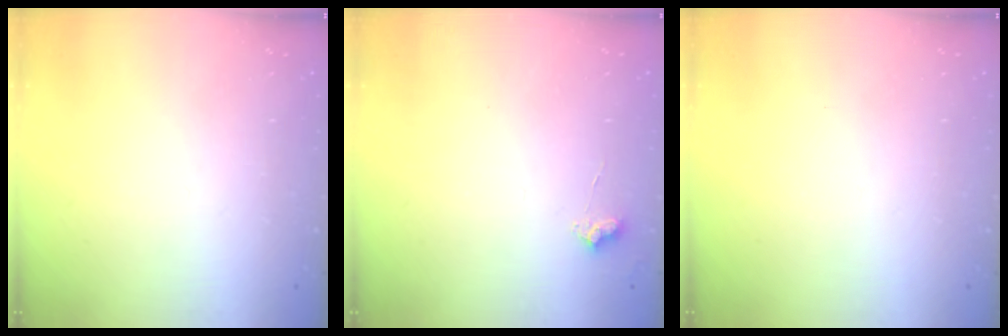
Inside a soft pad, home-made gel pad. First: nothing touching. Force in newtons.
{"total": 6.1, "press": 6.0, "slide": 0.6}
{"total": 0.0}